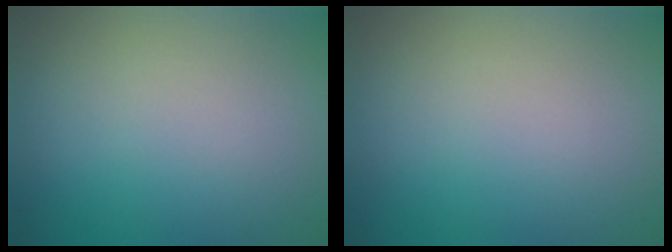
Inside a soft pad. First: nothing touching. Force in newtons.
{"total": 0.0}